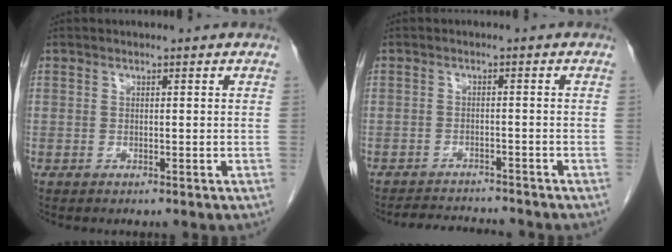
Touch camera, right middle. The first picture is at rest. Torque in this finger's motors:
{"motor_torque": [0.51, -0.48, -0.01, 0.01]}